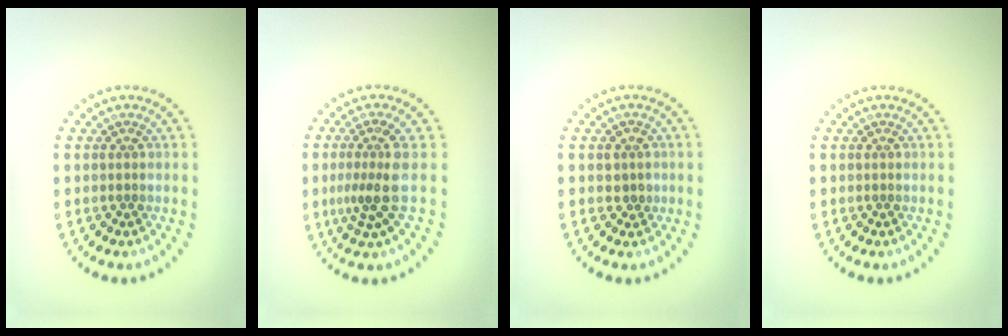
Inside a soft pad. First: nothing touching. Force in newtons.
{"total": 3.2, "press": 2.2, "slide": 2.3}
{"total": 1.4, "press": 1.2, "slide": 0.6}
{"total": 0.0}